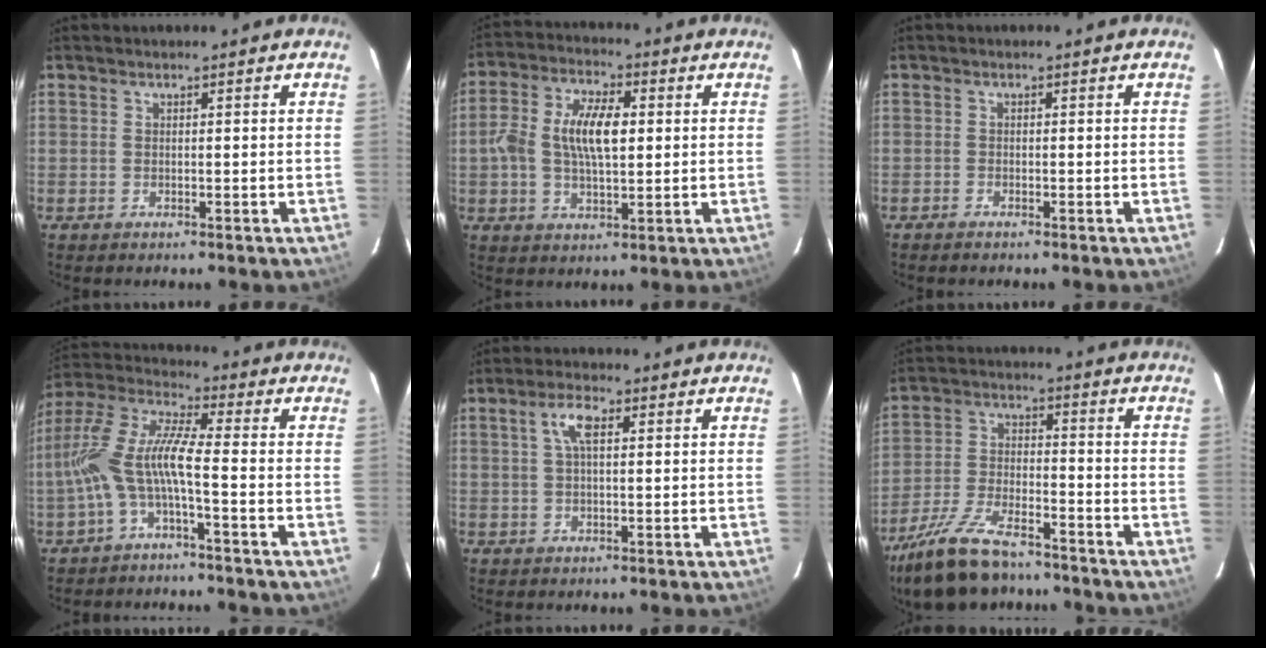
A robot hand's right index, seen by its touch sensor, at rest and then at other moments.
{"total": 10.1, "force": [0.8, 4.8, 8.9], "torque": [-0.175, 0.015, 0.012]}
{"total": 0.9, "force": [-0.9, 0.3, 0.2], "torque": [-0.011, 0.002, -0.018]}
{"total": 11.1, "force": [-3.0, 1.5, 10.6], "torque": [-0.228, 0.011, -0.062]}
{"total": 4.1, "force": [1.2, 1.4, 3.6], "torque": [-0.072, 0.011, 0.022]}
{"total": 16.6, "force": [-13.2, 5.7, 8.4], "torque": [-0.188, -0.026, -0.236]}